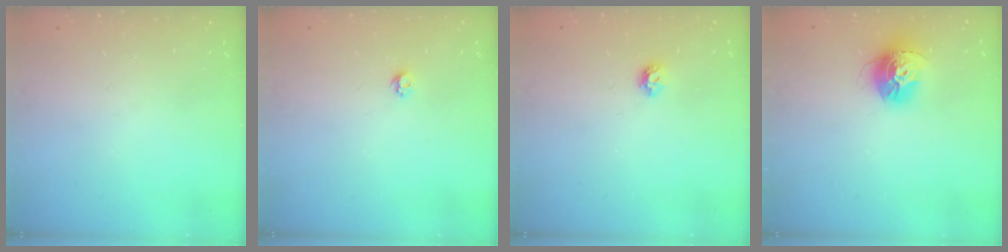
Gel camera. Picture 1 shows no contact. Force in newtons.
{"total": 3.8, "press": 3.7, "slide": 0.5}
{"total": 4.9, "press": 4.8, "slide": 0.9}
{"total": 13.8, "press": 13.8, "slide": 1.0}